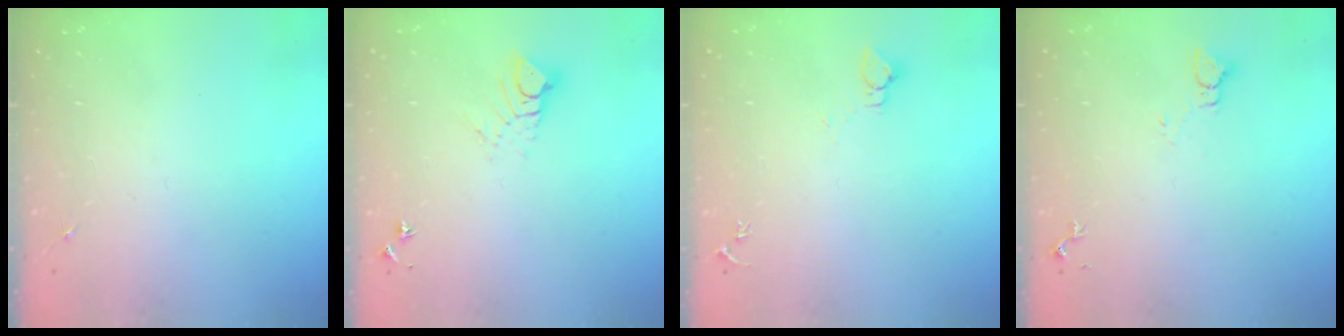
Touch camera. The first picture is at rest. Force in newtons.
{"total": 6.6, "press": 6.6, "slide": 0.4}
{"total": 2.7, "press": 2.7, "slide": 0.1}
{"total": 4.3, "press": 4.3, "slide": 0.4}